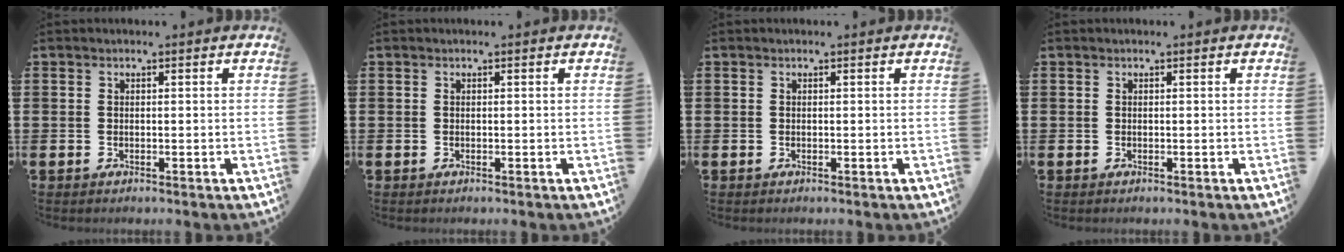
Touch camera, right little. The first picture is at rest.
{"total": 0.0}
{"total": 0.0}
{"total": 0.0}